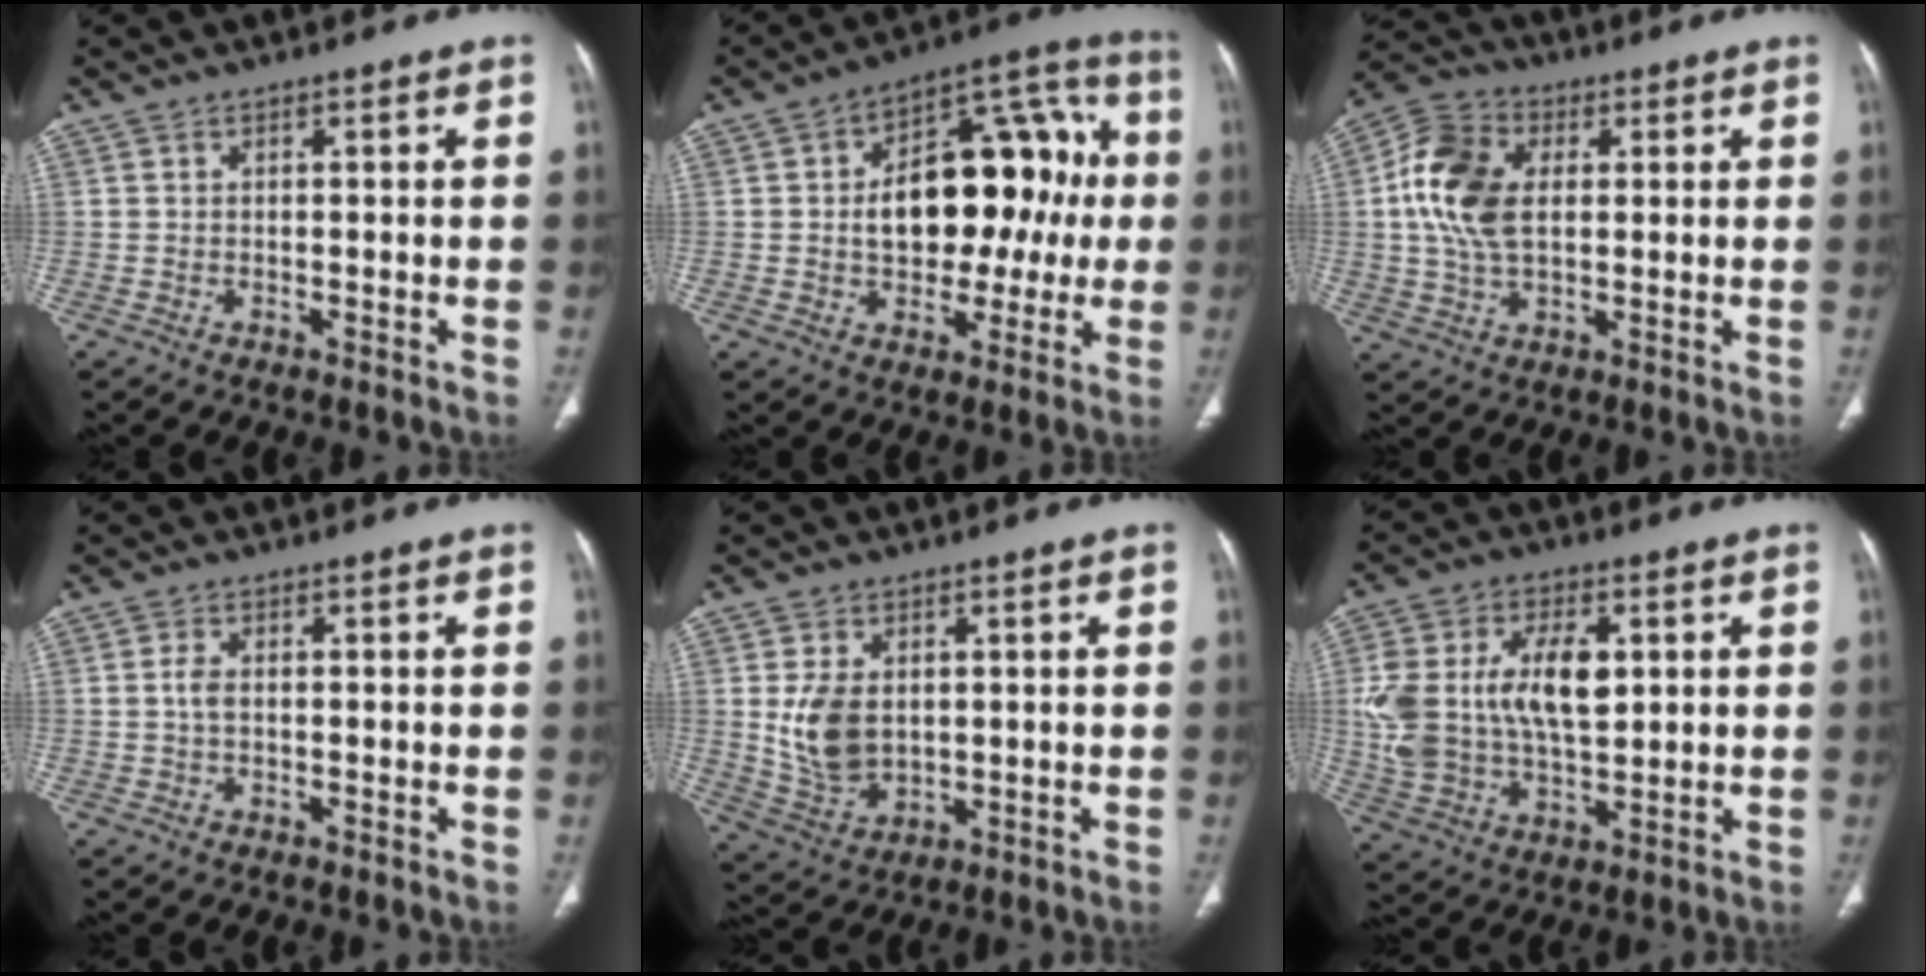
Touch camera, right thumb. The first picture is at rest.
{"total": 20.2, "force": [0.9, 12.4, 16.0], "torque": [-0.182, 0.043, 0.017]}
{"total": 12.7, "force": [1.9, 8.1, 9.6], "torque": [-0.181, 0.006, 0.028]}
{"total": 1.9, "force": [0.0, 1.0, 1.6], "torque": [-0.033, 0.001, -0.003]}
{"total": 8.6, "force": [1.0, 5.8, 6.2], "torque": [-0.107, -0.010, 0.035]}
{"total": 17.7, "force": [3.0, 10.3, 14.0], "torque": [-0.264, -0.001, 0.062]}